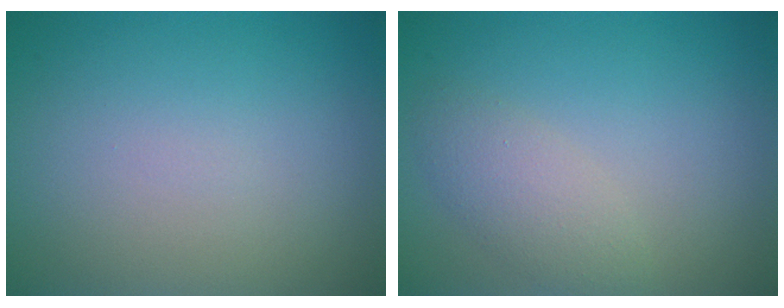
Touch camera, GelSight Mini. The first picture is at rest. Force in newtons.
{"total": 3.4, "press": 3.4, "slide": 0.2}